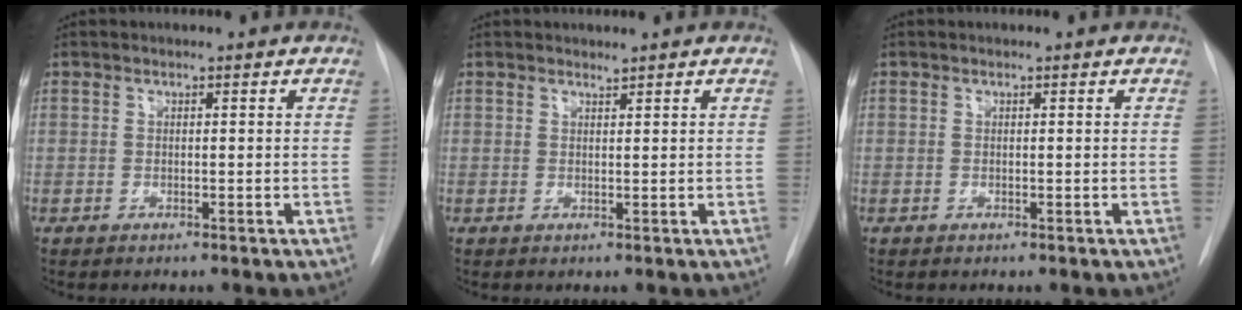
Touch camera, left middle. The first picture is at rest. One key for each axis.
{"total": 0.7, "fx": 0.7, "fy": -0.1, "fz": 0.1, "tx": -0.010, "ty": 0.000, "tz": 0.014}
{"total": 0.0}